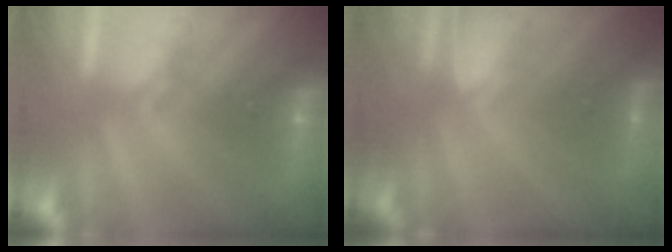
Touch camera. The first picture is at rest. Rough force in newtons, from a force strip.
{"total": 1.3}